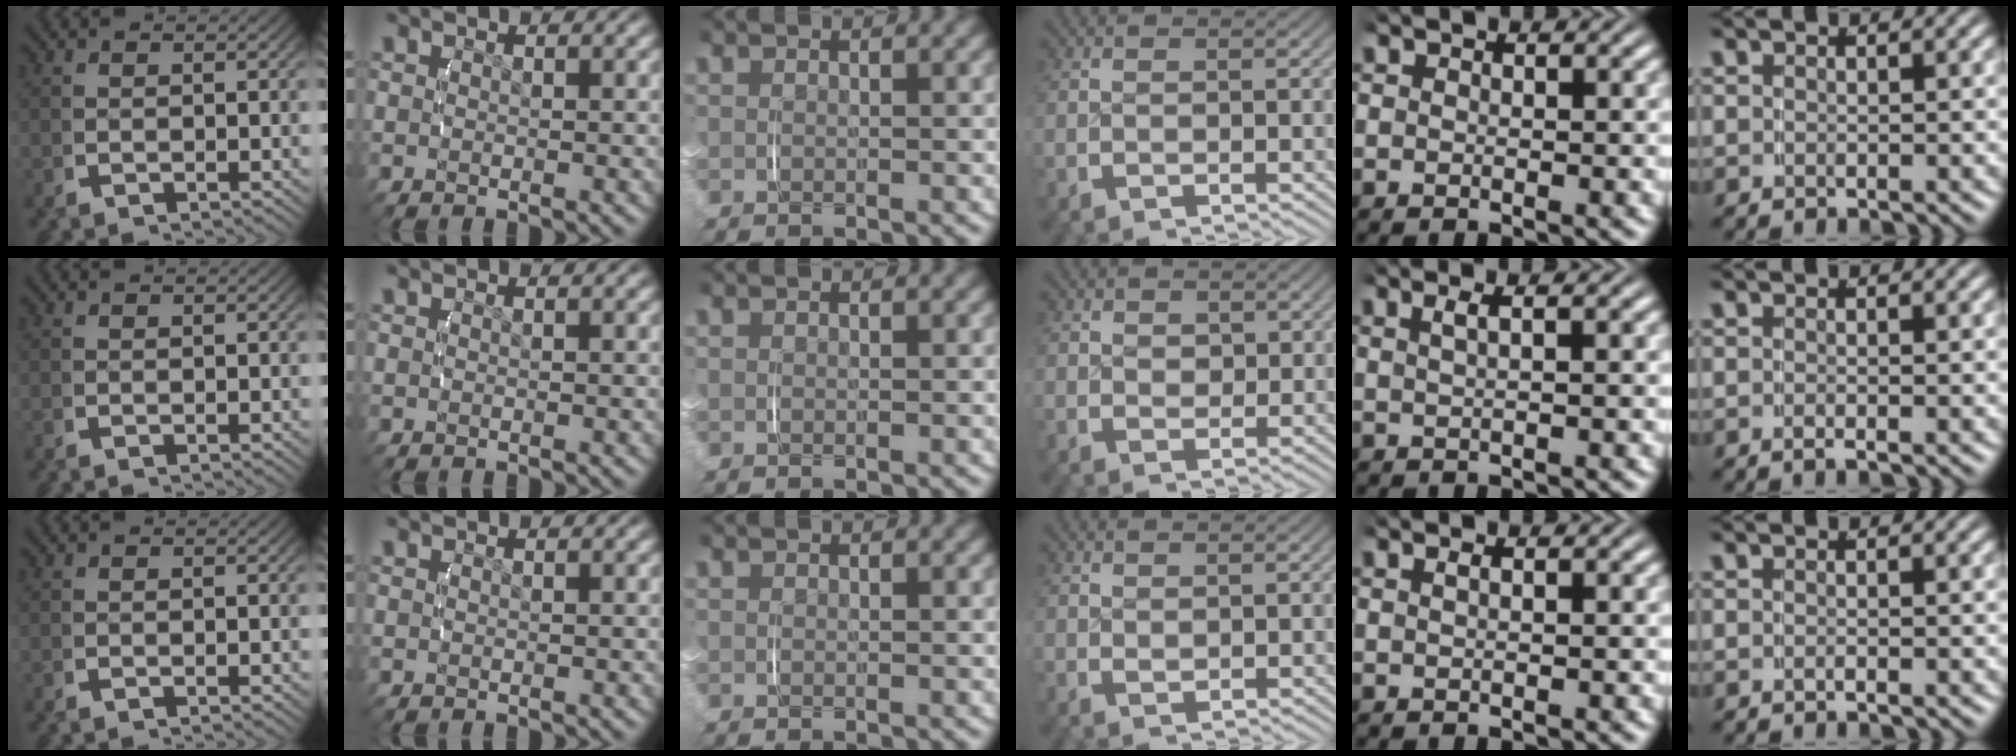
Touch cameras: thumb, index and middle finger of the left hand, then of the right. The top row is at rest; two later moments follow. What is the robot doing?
{"motion": "lift_and_place", "object": "small bumper sticker"}